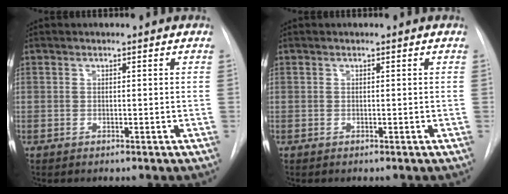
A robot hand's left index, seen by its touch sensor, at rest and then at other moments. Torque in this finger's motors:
{"motor_torque": [0.00, 0.00, 0.00, 0.00]}